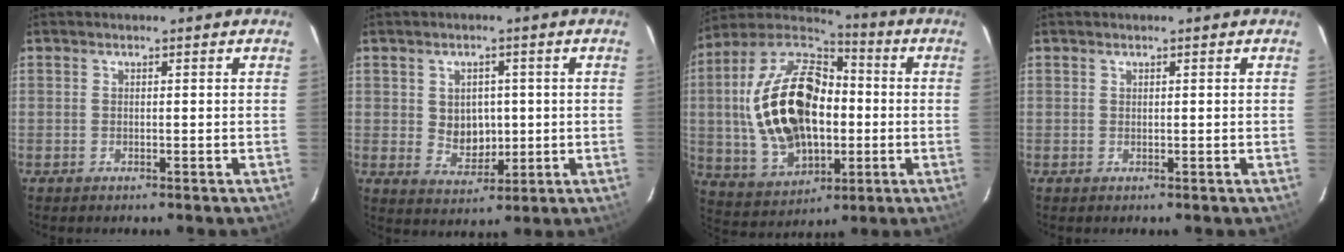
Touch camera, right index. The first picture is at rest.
{"total": 6.4, "force": [0.5, 5.1, 3.8], "torque": [-0.065, 0.002, 0.021]}
{"total": 24.3, "force": [-0.3, 14.7, 19.3], "torque": [-0.407, 0.018, 0.010]}
{"total": 0.0}